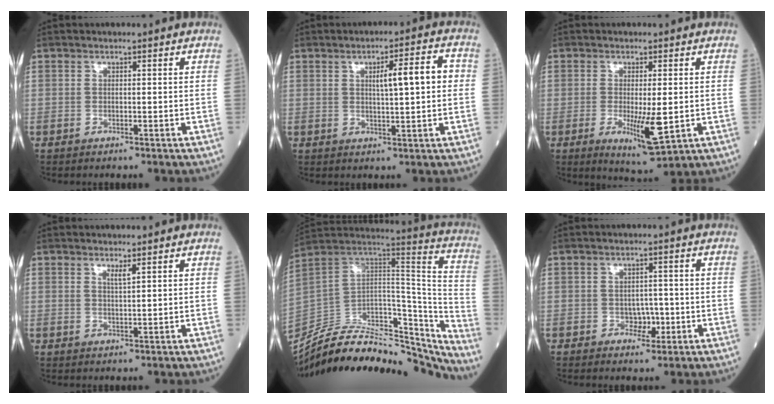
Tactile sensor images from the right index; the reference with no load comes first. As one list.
[{"total": 6.5, "force": [1.0, 0.8, 6.4], "torque": [-0.101, 0.015, 0.017]}, {"total": 6.8, "force": [-1.2, 1.3, 6.5], "torque": [-0.107, -0.015, -0.015]}, {"total": 1.4, "force": [0.9, -0.1, 1.0], "torque": [-0.019, -0.007, 0.017]}, {"total": 31.7, "force": [-28.1, 7.1, 12.8], "torque": [-0.173, 0.007, -0.411]}, {"total": 2.8, "force": [-0.9, 1.9, 1.8], "torque": [-0.017, 0.006, -0.010]}]